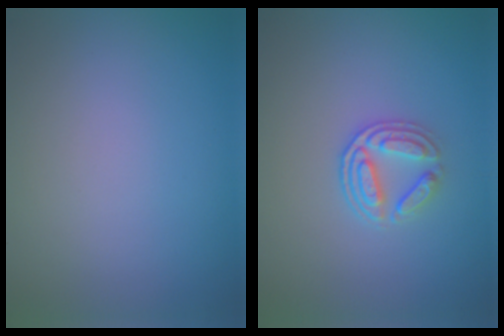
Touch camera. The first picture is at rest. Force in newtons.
{"total": 3.1, "press": 2.6, "slide": 1.6}